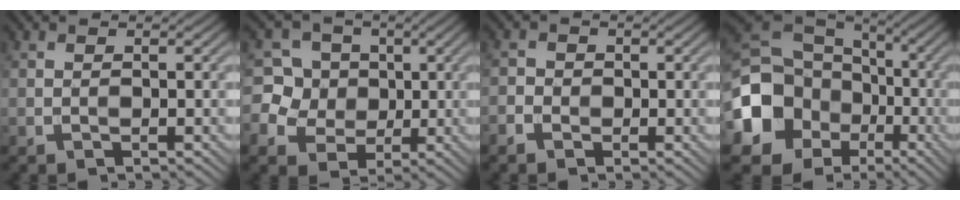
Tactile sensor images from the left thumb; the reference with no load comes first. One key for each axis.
{"total": 10.2, "fx": 1.5, "fy": 9.5, "fz": 3.4, "tx": -0.137, "ty": 0.031, "tz": 0.015}
{"total": 2.1, "fx": -1.1, "fy": 1.7, "fz": 0.5, "tx": -0.008, "ty": 0.000, "tz": -0.027}
{"total": 16.5, "fx": -4.6, "fy": 13.5, "fz": 8.1, "tx": -0.217, "ty": -0.028, "tz": -0.094}